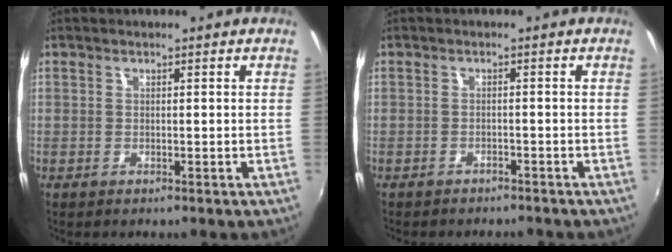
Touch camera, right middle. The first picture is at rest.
{"total": 3.3, "force": [-3.0, 1.0, 0.8], "torque": [-0.027, -0.012, -0.044]}